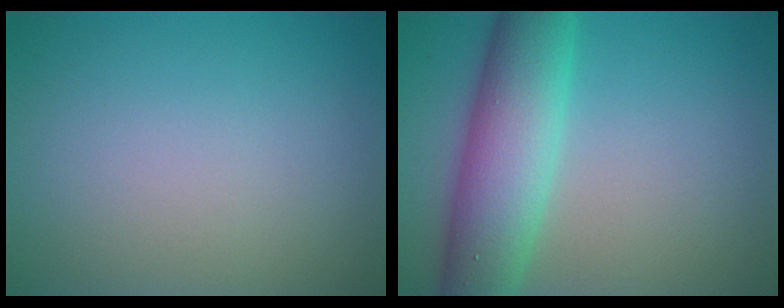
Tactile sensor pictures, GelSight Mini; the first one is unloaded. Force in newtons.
{"total": 8.2, "press": 8.2, "slide": 0.3}